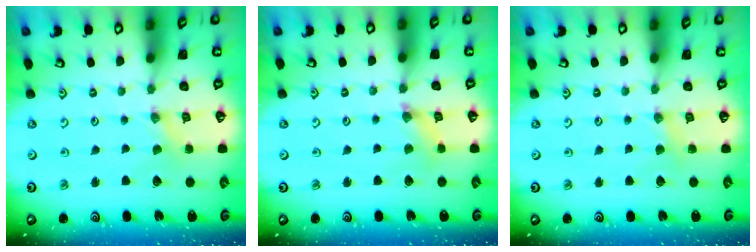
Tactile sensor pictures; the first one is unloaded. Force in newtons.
{"total": 2.4, "press": 2.4, "slide": 0.4}
{"total": 3.2, "press": 3.2, "slide": 0.5}